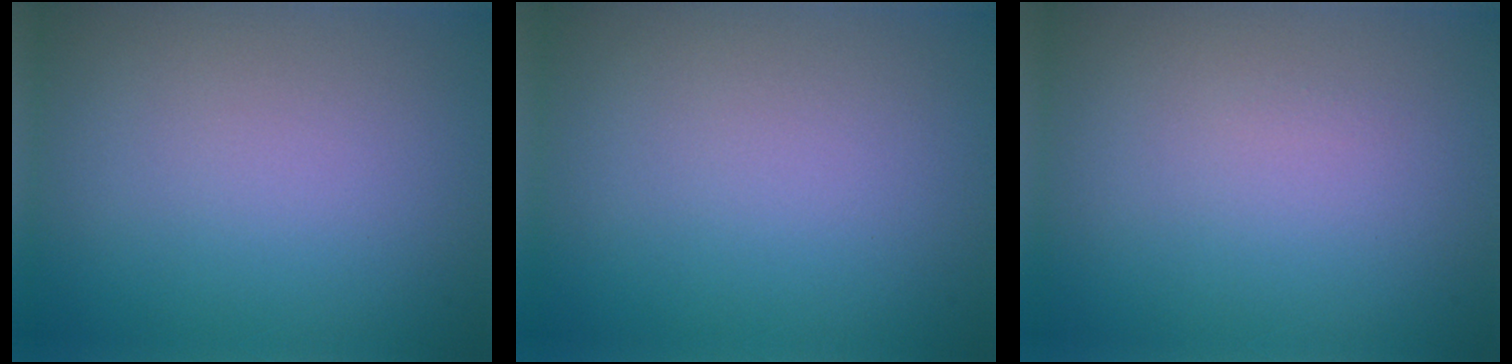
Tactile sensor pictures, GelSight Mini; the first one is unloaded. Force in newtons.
{"total": 0.0}
{"total": 0.0}